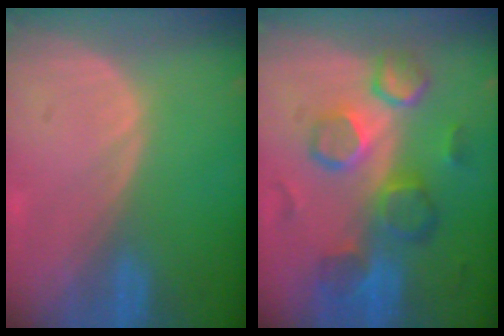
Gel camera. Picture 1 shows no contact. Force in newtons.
{"total": 10.2, "press": 9.1, "slide": 4.6}